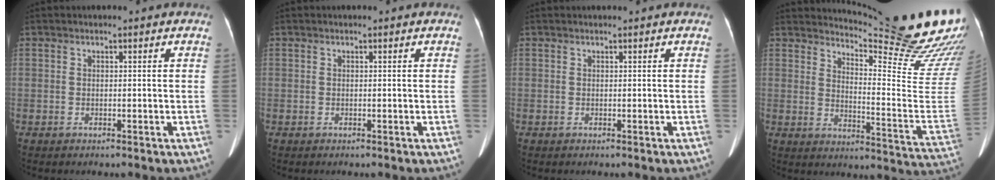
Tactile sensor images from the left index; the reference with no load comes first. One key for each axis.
{"total": 0.0}
{"total": 1.9, "fx": 1.8, "fy": 0.3, "fz": 0.6, "tx": -0.012, "ty": 0.023, "tz": 0.020}
{"total": 21.8, "fx": 19.8, "fy": -0.7, "fz": 9.1, "tx": -0.135, "ty": -0.142, "tz": 0.243}